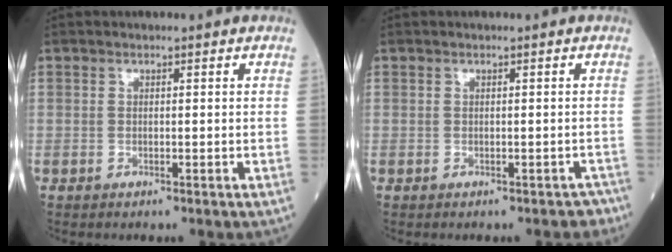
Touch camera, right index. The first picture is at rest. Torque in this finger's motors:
{"motor_torque": [0.00, 0.00, 0.00, 0.01]}